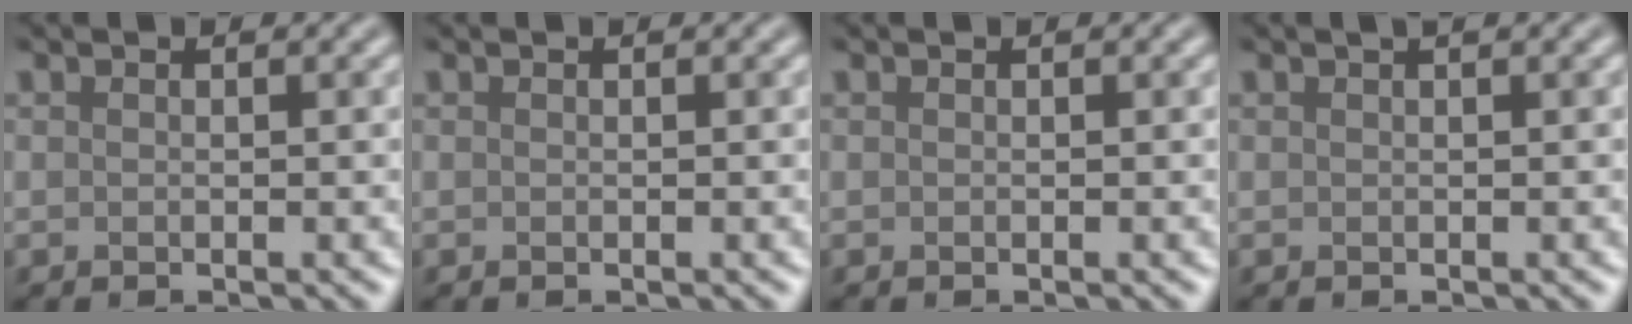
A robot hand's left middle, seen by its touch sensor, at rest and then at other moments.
{"total": 0.0}
{"total": 0.0}
{"total": 1.0, "force": [0.6, 0.2, 0.8], "torque": [-0.009, 0.008, 0.007]}